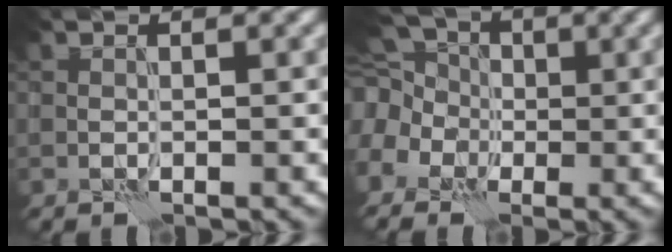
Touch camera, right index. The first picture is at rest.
{"total": 7.0, "force": [-0.1, 6.1, 3.5], "torque": [-0.082, 0.008, -0.036]}